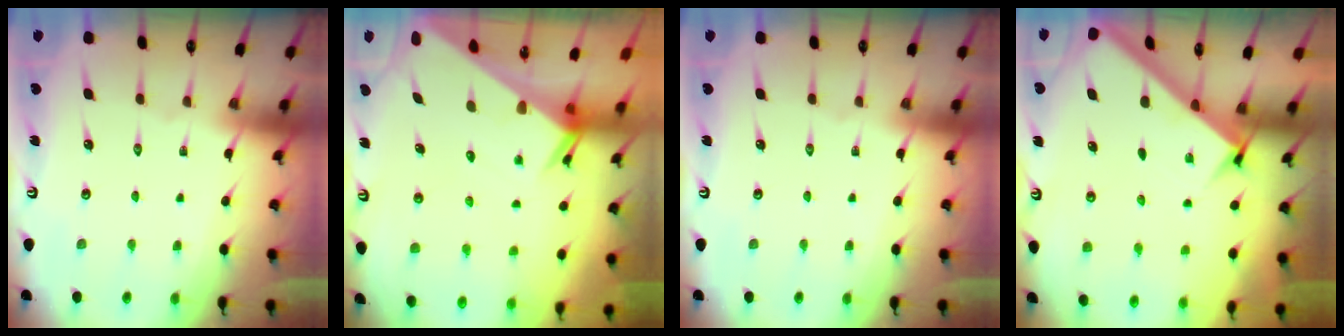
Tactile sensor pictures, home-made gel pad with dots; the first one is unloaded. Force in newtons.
{"total": 2.9, "press": 2.9, "slide": 0.3}
{"total": 0.0}
{"total": 2.6, "press": 2.6, "slide": 0.3}